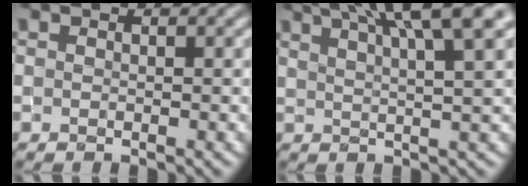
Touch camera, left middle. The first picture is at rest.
{"total": 10.0, "force": [6.2, 2.3, 7.5], "torque": [-0.075, 0.038, 0.064]}